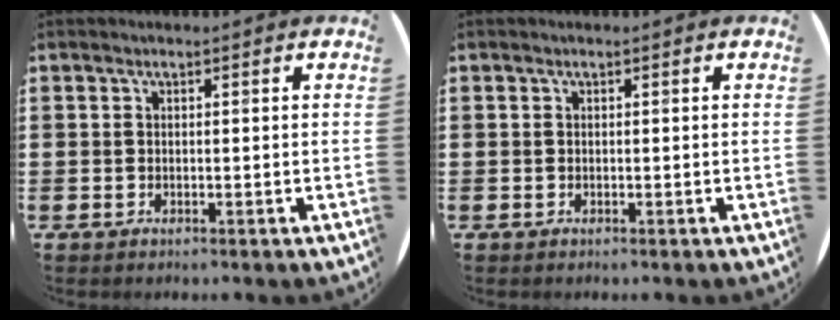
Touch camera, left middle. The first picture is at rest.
{"total": 0.0}